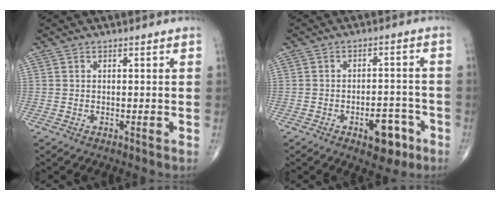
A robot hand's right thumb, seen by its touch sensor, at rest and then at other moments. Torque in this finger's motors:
{"motor_torque": [1.32, 0.96, 0.47, -0.77, 0.01]}